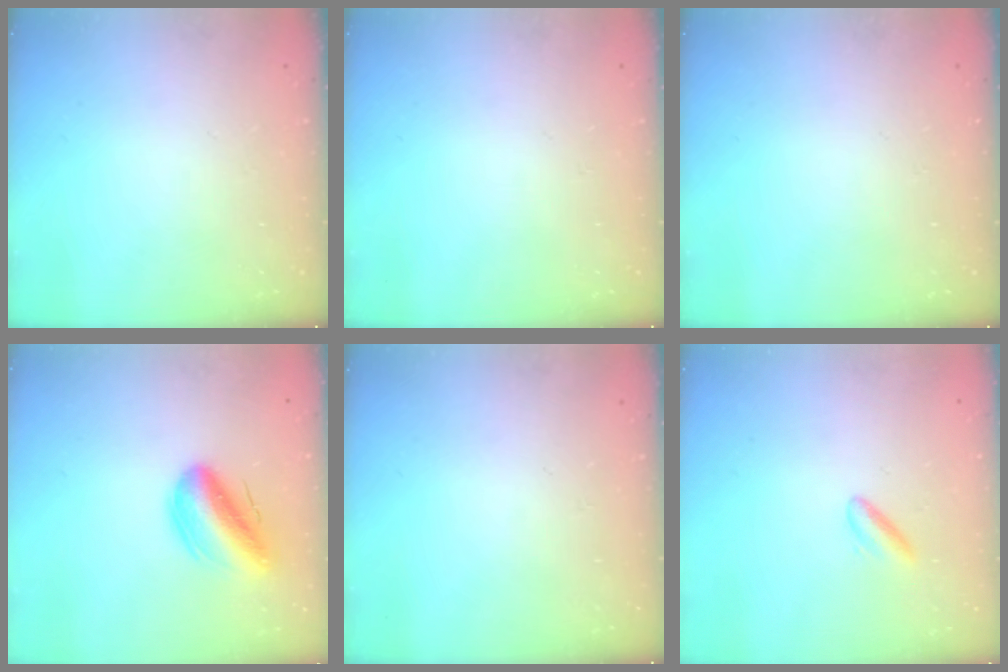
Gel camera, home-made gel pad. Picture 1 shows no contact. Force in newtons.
{"total": 0.0}
{"total": 0.0}
{"total": 13.6, "press": 13.1, "slide": 3.7}
{"total": 0.0}
{"total": 3.8, "press": 3.6, "slide": 1.3}